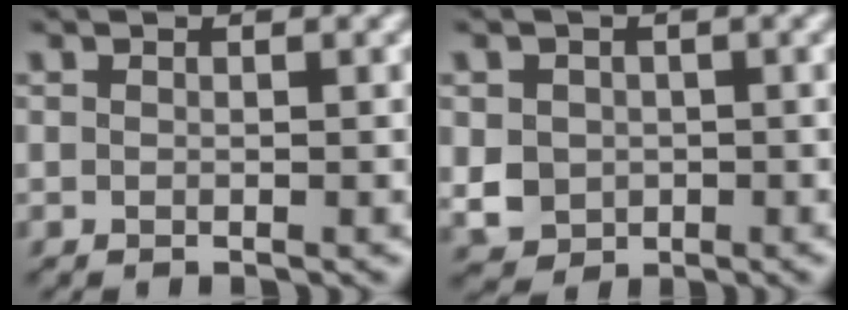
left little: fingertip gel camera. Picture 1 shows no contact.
{"total": 3.0, "force": [-0.1, 2.8, 1.1], "torque": [-0.024, -0.001, -0.006]}